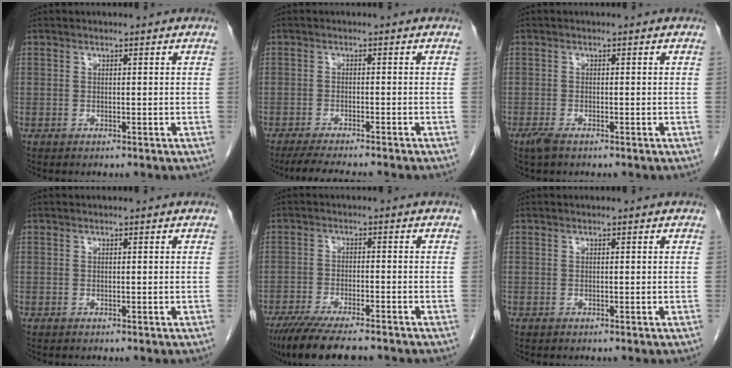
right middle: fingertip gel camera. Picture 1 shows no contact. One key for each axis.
{"total": 7.4, "fx": -6.4, "fy": 0.0, "fz": 3.6, "tx": -0.052, "ty": -0.019, "tz": -0.100}
{"total": 1.9, "fx": -1.4, "fy": 0.5, "fz": 1.3, "tx": -0.033, "ty": -0.006, "tz": -0.025}
{"total": 0.0}
{"total": 11.7, "fx": -9.5, "fy": 2.1, "fz": 6.4, "tx": -0.104, "ty": -0.024, "tz": -0.150}
{"total": 0.0}